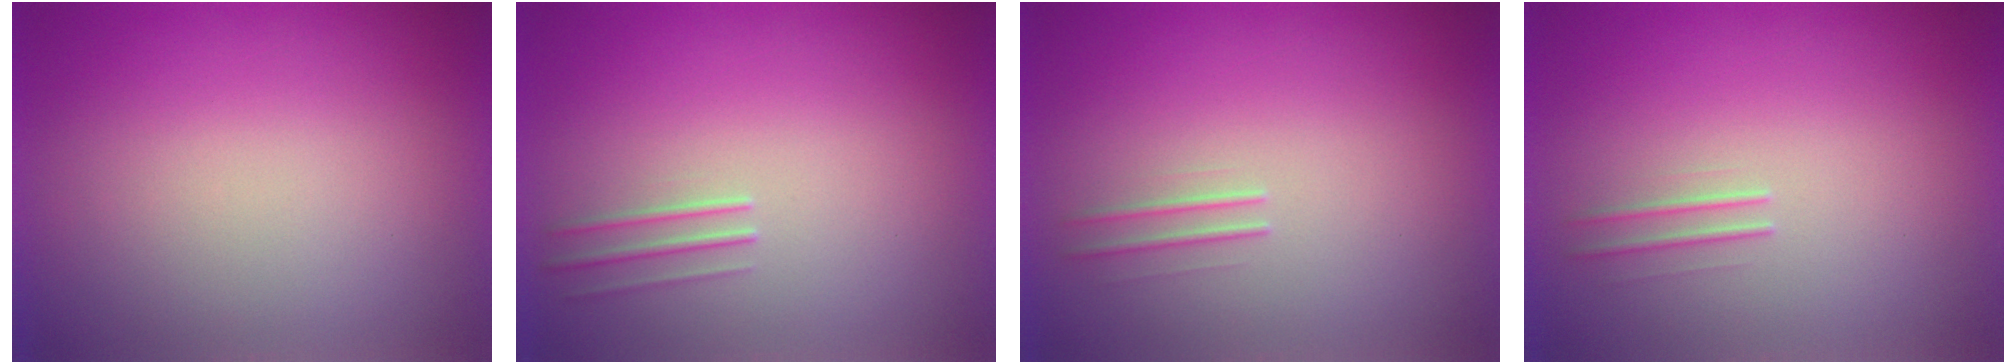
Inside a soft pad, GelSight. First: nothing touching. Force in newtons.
{"total": 1.3}
{"total": 1.5}
{"total": 1.5}